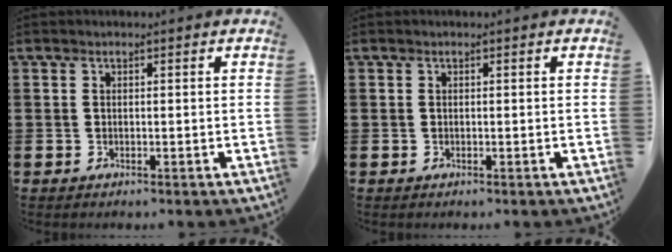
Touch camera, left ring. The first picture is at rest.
{"total": 0.0}